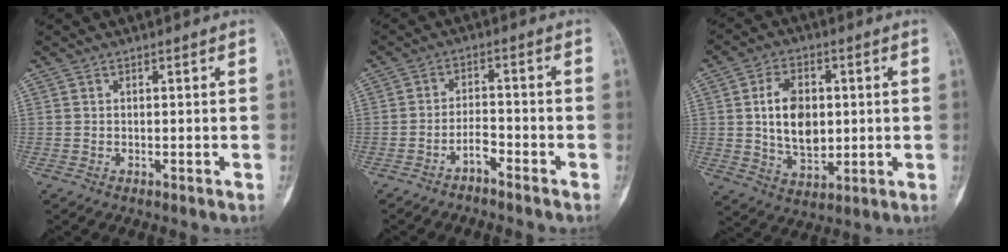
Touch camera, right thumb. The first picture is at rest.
{"total": 3.2, "force": [-2.5, 1.0, 1.7], "torque": [-0.032, 0.028, -0.048]}
{"total": 11.7, "force": [1.3, 7.8, 8.6], "torque": [-0.125, -0.007, 0.030]}